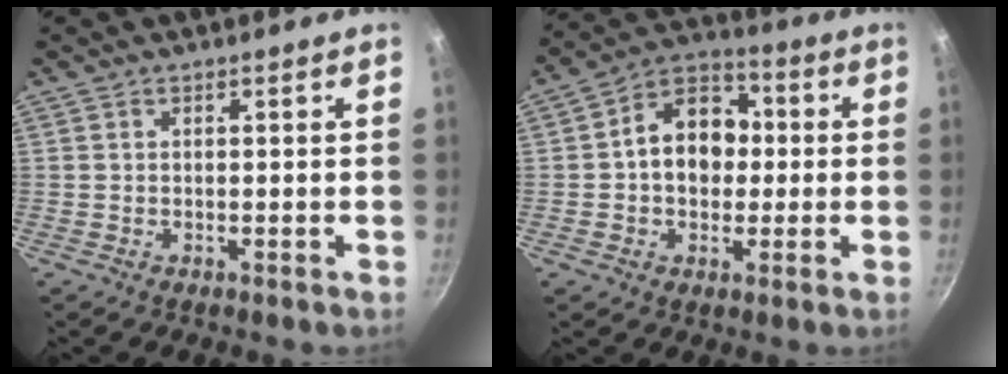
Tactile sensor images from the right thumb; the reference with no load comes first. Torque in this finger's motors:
{"motor_torque": [0.45, 2.41, 0.62, -0.47, 0.07]}